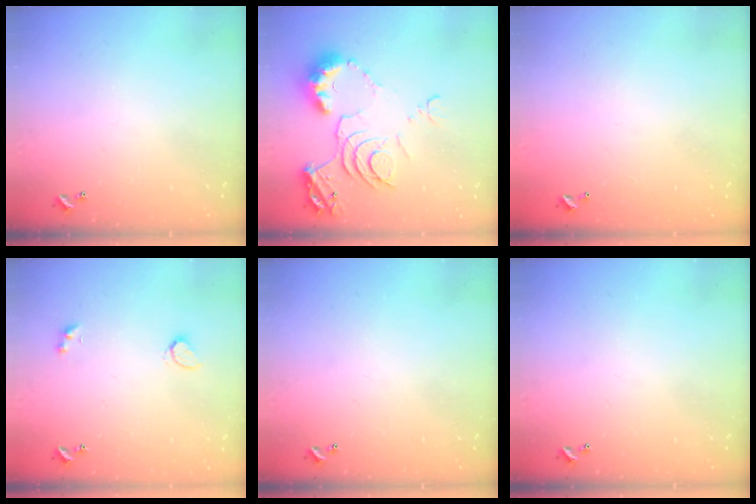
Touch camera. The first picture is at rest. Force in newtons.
{"total": 12.5, "press": 12.4, "slide": 1.6}
{"total": 2.8, "press": 2.8, "slide": 0.1}
{"total": 2.4, "press": 2.4, "slide": 0.5}
{"total": 0.0}
{"total": 0.0}